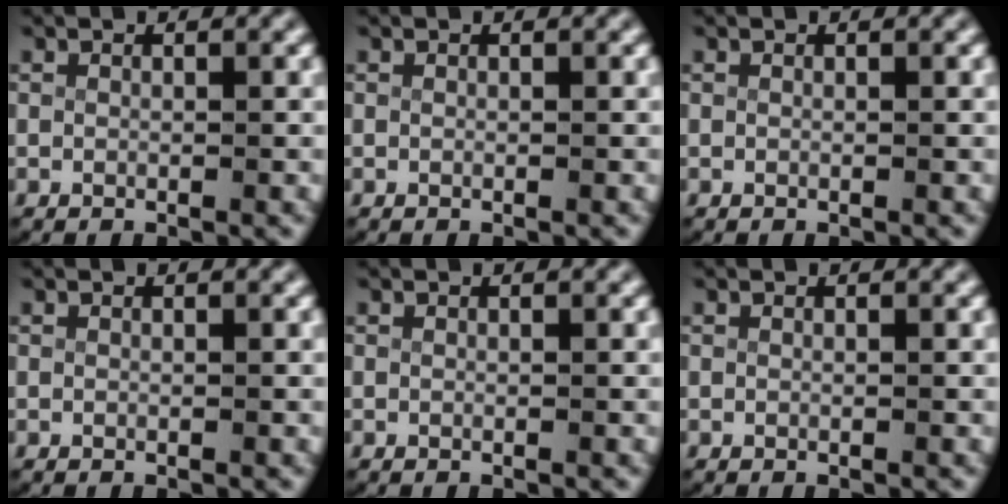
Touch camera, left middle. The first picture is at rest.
{"total": 0.0}
{"total": 0.0}
{"total": 0.0}
{"total": 0.0}
{"total": 0.0}